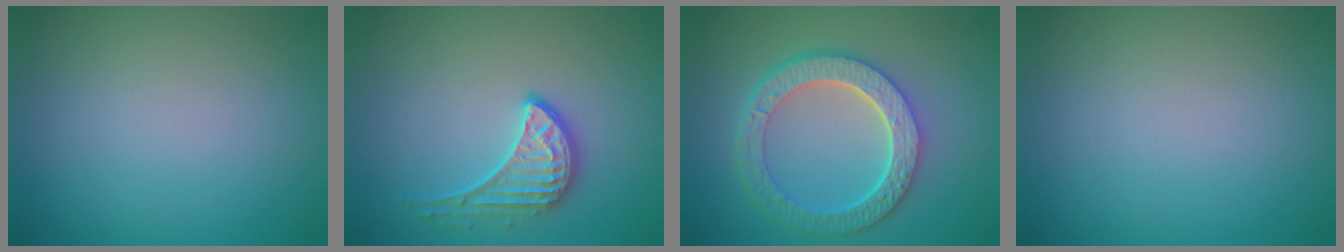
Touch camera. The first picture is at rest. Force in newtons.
{"total": 2.7, "press": 2.2, "slide": 1.6}
{"total": 6.4, "press": 4.9, "slide": 4.2}
{"total": 0.0}